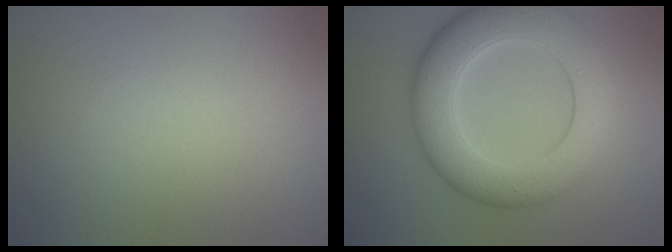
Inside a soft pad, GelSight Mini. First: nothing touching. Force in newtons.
{"total": 9.4, "press": 9.4, "slide": 0.4}